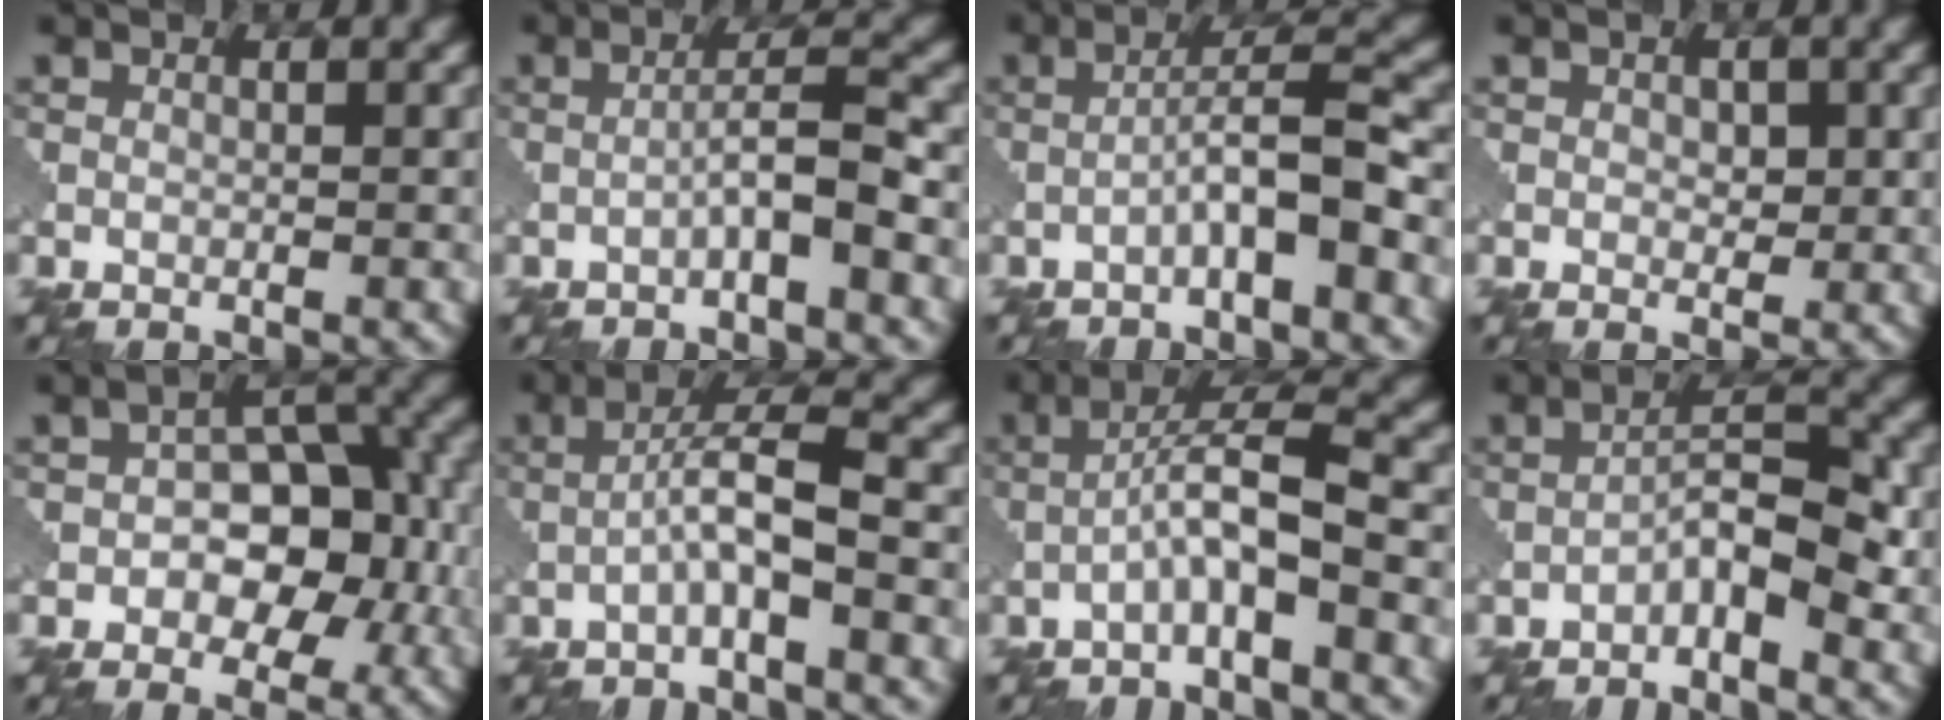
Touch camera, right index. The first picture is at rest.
{"total": 3.3, "force": [-1.4, 0.2, 3.0], "torque": [-0.053, 0.018, -0.032]}
{"total": 4.5, "force": [-1.9, 0.4, 4.0], "torque": [-0.067, 0.022, -0.040]}
{"total": 1.7, "force": [0.2, 1.1, 1.3], "torque": [-0.020, -0.003, 0.004]}
{"total": 8.1, "force": [-1.1, 5.1, 6.1], "torque": [-0.065, 0.011, -0.025]}
{"total": 4.4, "force": [-1.3, 0.5, 4.1], "torque": [-0.072, 0.020, -0.033]}
{"total": 4.8, "force": [-1.6, 0.7, 4.5], "torque": [-0.082, 0.022, -0.037]}
{"total": 4.4, "force": [-1.9, 1.5, 3.7], "torque": [-0.060, 0.015, -0.037]}